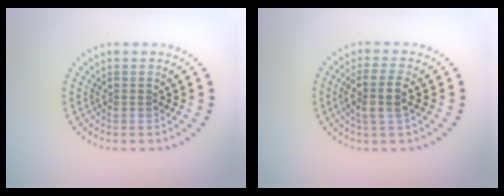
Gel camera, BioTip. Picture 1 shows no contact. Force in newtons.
{"total": 3.0, "press": 2.6, "slide": 1.4}